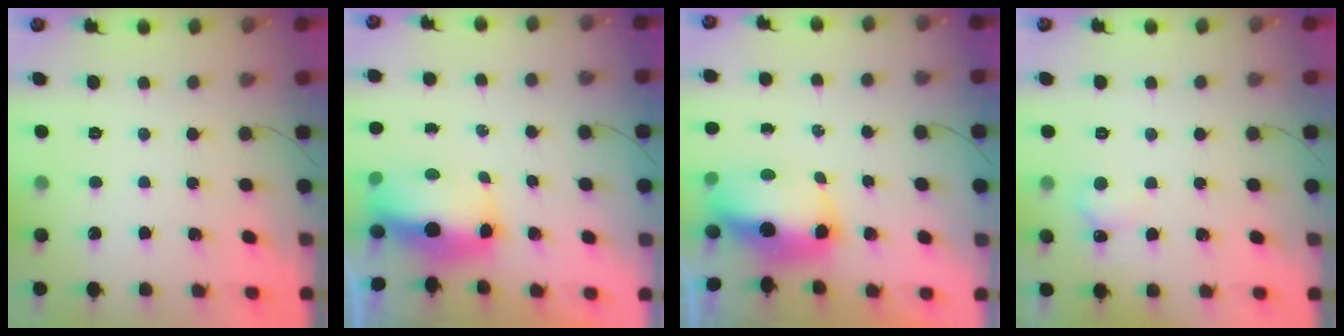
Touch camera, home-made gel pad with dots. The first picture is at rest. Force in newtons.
{"total": 9.2, "press": 9.1, "slide": 1.1}
{"total": 8.8, "press": 8.7, "slide": 1.6}
{"total": 5.7, "press": 5.5, "slide": 1.7}